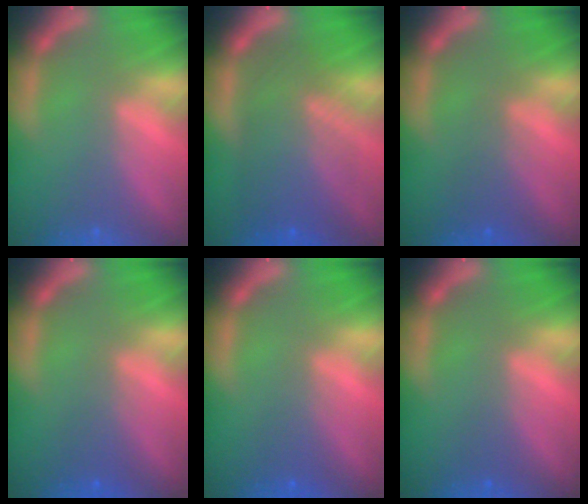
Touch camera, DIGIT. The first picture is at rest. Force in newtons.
{"total": 8.5}
{"total": 2.5}
{"total": 2.0}
{"total": 2.0}
{"total": 1.0}